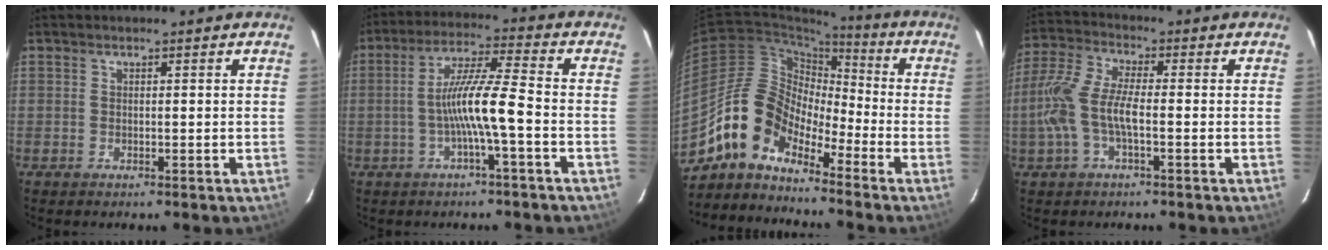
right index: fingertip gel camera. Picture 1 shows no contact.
{"total": 9.0, "force": [-2.7, -0.5, 8.6], "torque": [-0.172, 0.008, -0.048]}
{"total": 10.8, "force": [-7.9, 5.8, 4.5], "torque": [-0.084, 0.031, -0.163]}
{"total": 9.9, "force": [-1.8, 3.2, 9.2], "torque": [-0.209, 0.006, -0.037]}